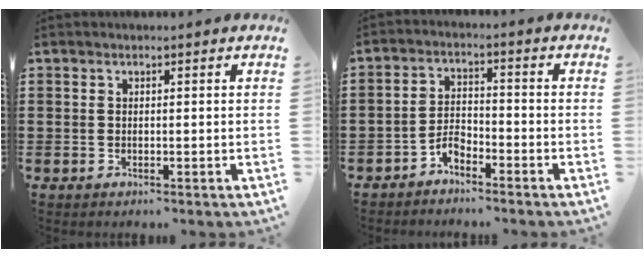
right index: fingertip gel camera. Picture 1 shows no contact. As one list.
[{"total": 3.1, "force": [-2.6, 1.3, 1.2], "torque": [-0.027, 0.009, -0.053]}]